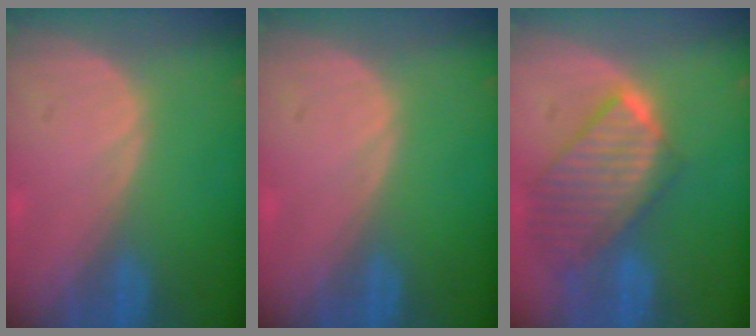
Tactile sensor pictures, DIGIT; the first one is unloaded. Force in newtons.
{"total": 0.0}
{"total": 9.8, "press": 8.6, "slide": 4.7}